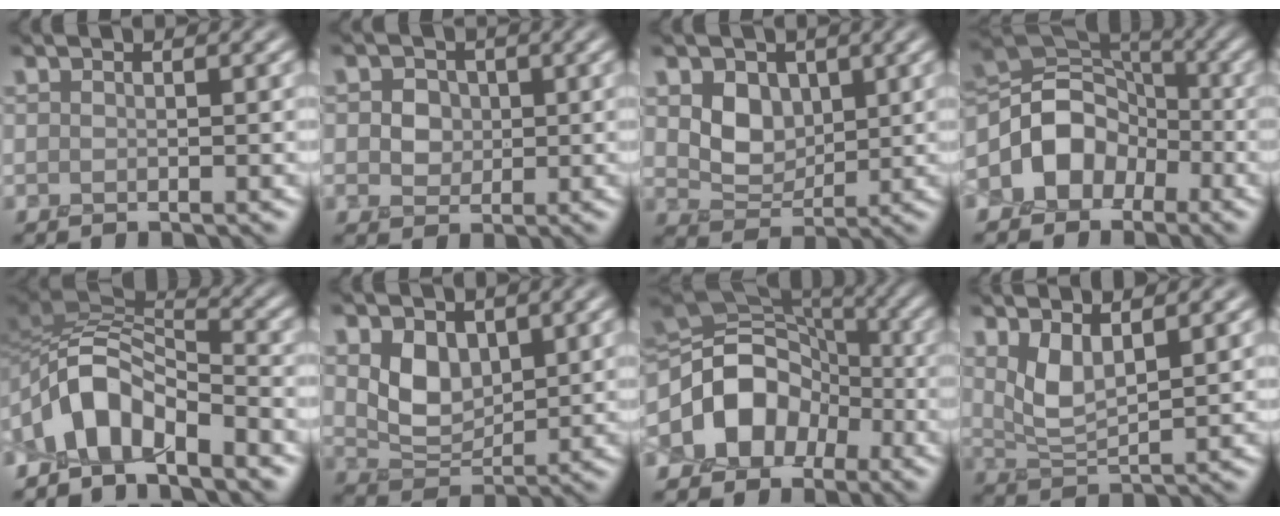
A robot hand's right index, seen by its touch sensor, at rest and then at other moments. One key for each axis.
{"total": 3.4, "fx": 1.0, "fy": 2.8, "fz": 1.6, "tx": -0.024, "ty": 0.012, "tz": 0.012}
{"total": 3.4, "fx": 1.1, "fy": 2.5, "fz": 2.0, "tx": -0.046, "ty": -0.008, "tz": 0.020}
{"total": 7.6, "fx": -2.3, "fy": 5.6, "fz": 4.6, "tx": -0.059, "ty": 0.002, "tz": -0.037}
{"total": 7.1, "fx": -3.4, "fy": 2.8, "fz": 5.6, "tx": -0.100, "ty": 0.014, "tz": -0.073}
{"total": 3.3, "fx": 1.5, "fy": 2.1, "fz": 2.1, "tx": -0.048, "ty": -0.010, "tz": 0.033}
{"total": 10.4, "fx": -2.9, "fy": 7.7, "fz": 6.4, "tx": -0.109, "ty": -0.009, "tz": -0.047}
{"total": 3.0, "fx": 2.0, "fy": 0.6, "fz": 2.2, "tx": -0.056, "ty": -0.009, "tz": 0.051}